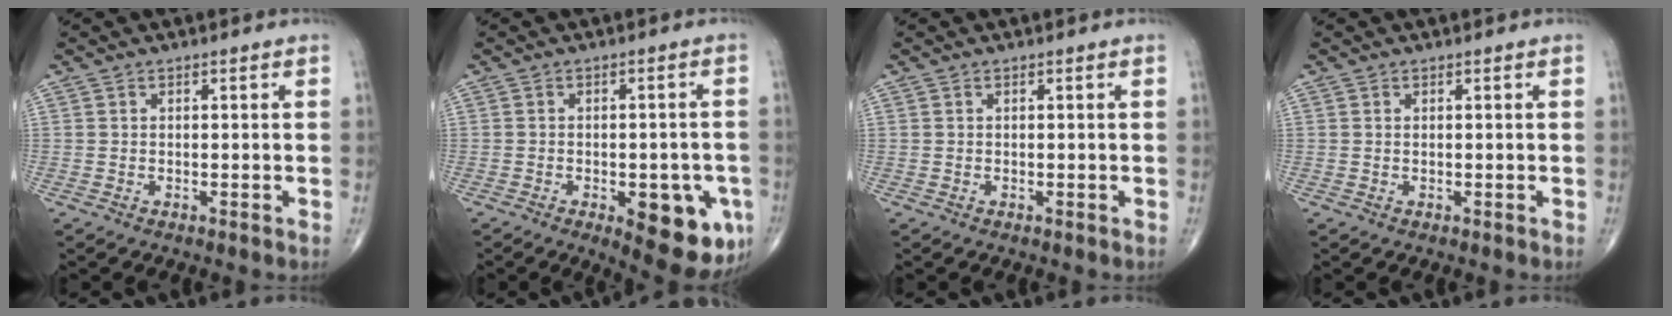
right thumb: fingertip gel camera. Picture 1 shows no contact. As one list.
[{"total": 13.2, "force": [-4.9, 5.7, 10.9], "torque": [-0.110, 0.006, -0.048]}, {"total": 0.0}, {"total": 0.0}]